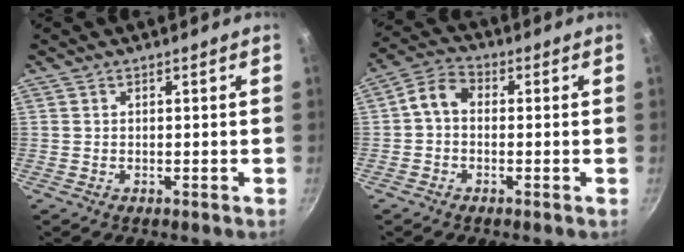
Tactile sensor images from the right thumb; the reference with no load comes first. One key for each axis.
{"total": 5.2, "fx": -0.3, "fy": 3.6, "fz": 3.8, "tx": -0.073, "ty": 0.024, "tz": -0.023}